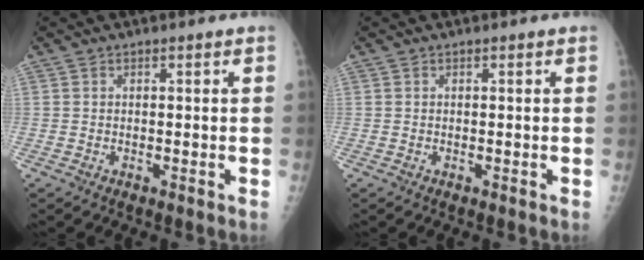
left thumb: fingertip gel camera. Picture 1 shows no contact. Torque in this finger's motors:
{"motor_torque": [-0.18, 0.20, 0.04, 0.02, 0.00]}